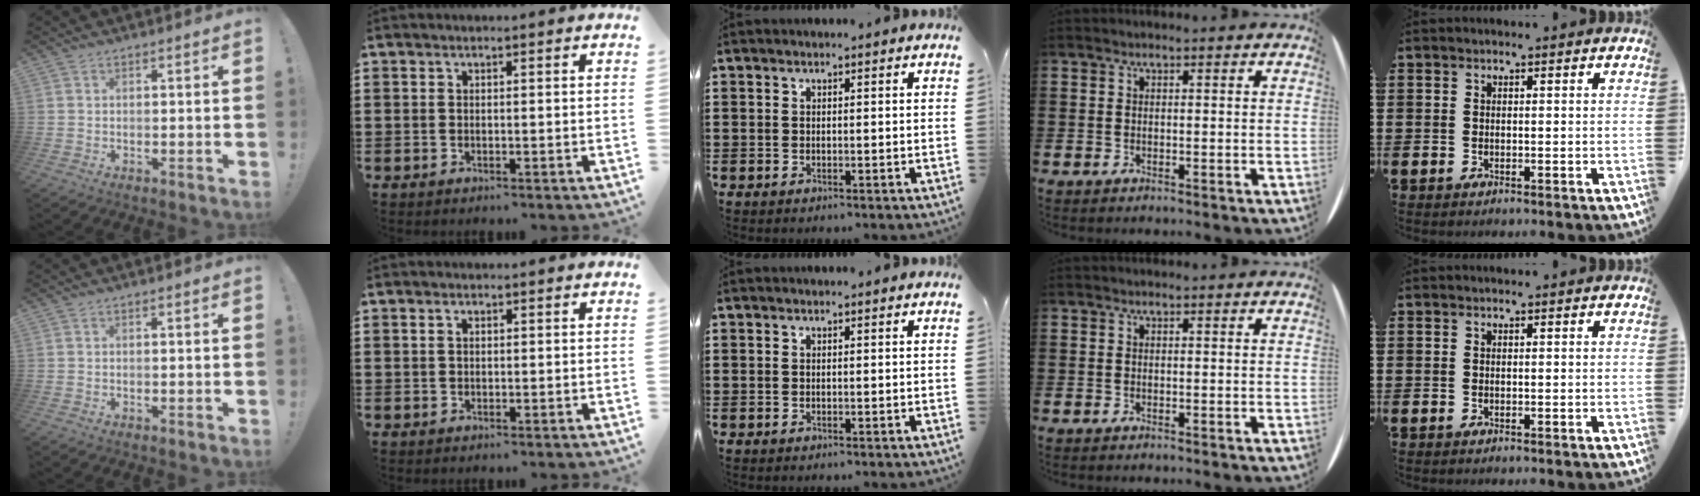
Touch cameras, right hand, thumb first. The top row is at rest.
{"index": {"total": 1.0, "force": [0.3, 0.7, 0.6], "torque": [-0.014, 0.007, 0.005]}}